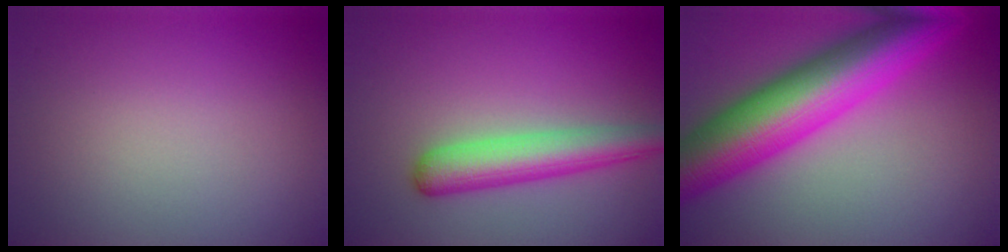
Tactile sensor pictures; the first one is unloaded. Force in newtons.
{"total": 4.7, "press": 4.7, "slide": 0.3}
{"total": 12.2, "press": 12.2, "slide": 0.4}